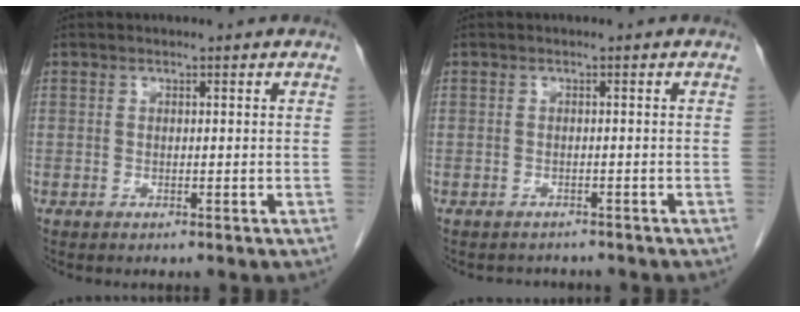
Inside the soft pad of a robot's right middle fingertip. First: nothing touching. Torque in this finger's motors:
{"motor_torque": [0.01, 0.00, -0.01, 0.00]}